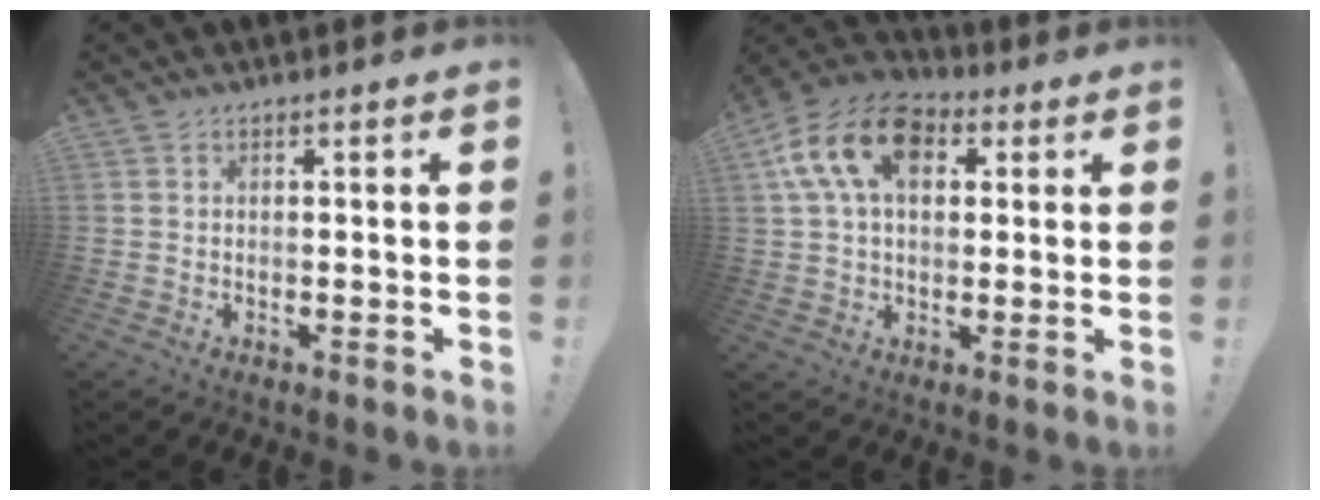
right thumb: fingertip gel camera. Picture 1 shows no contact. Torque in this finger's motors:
{"motor_torque": [1.53, 3.06, 1.41, -0.11, 0.11]}